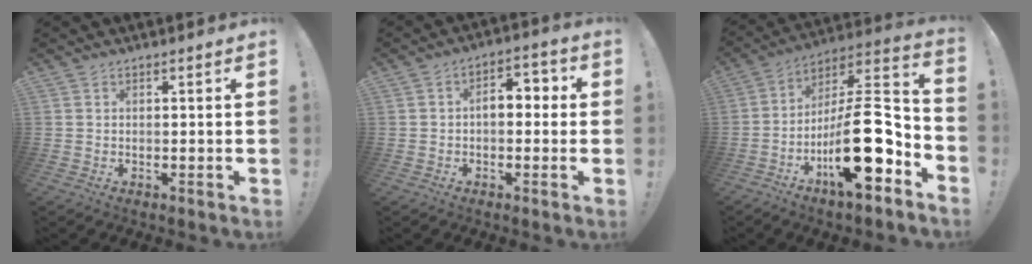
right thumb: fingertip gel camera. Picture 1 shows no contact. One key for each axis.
{"total": 7.1, "fx": 0.3, "fy": 4.4, "fz": 5.6, "tx": -0.078, "ty": 0.011, "tz": 0.001}
{"total": 22.8, "fx": -6.7, "fy": 8.3, "fz": 20.2, "tx": -0.340, "ty": 0.035, "tz": -0.106}